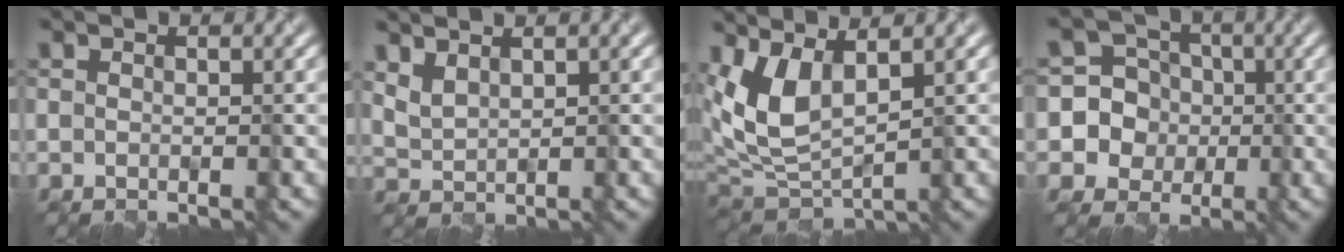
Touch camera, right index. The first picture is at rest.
{"total": 1.9, "force": [1.3, 0.8, 1.0], "torque": [-0.032, 0.000, 0.036]}
{"total": 4.9, "force": [1.9, 2.3, 3.8], "torque": [-0.096, -0.012, 0.048]}
{"total": 10.5, "force": [-0.6, 10.3, 2.3], "torque": [-0.090, 0.025, -0.016]}